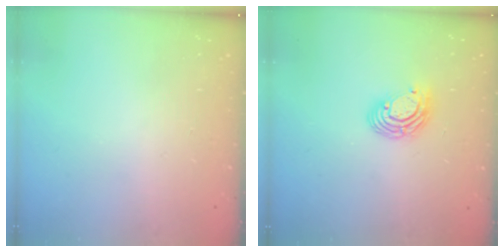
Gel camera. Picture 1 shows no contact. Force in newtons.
{"total": 7.9, "press": 7.8, "slide": 1.2}